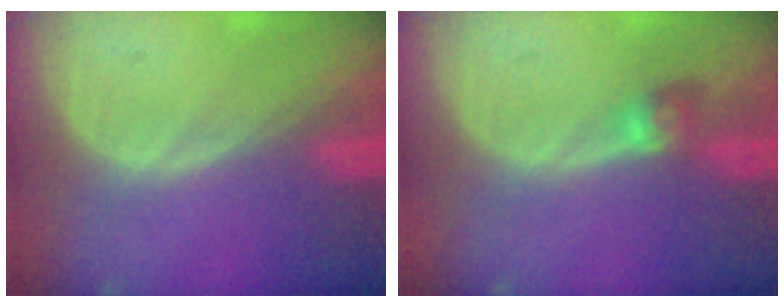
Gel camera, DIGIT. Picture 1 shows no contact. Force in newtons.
{"total": 2.7, "press": 2.4, "slide": 1.2}